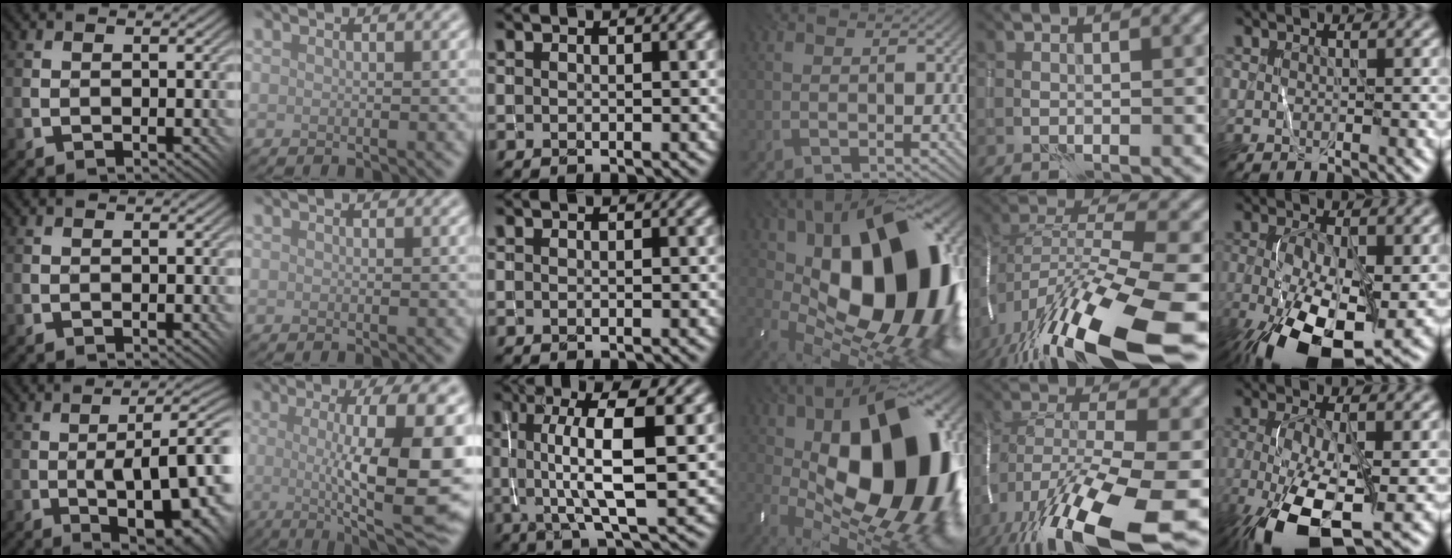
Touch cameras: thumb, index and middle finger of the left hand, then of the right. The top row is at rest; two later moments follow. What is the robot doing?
{"motion": "wrap", "object": "thread"}